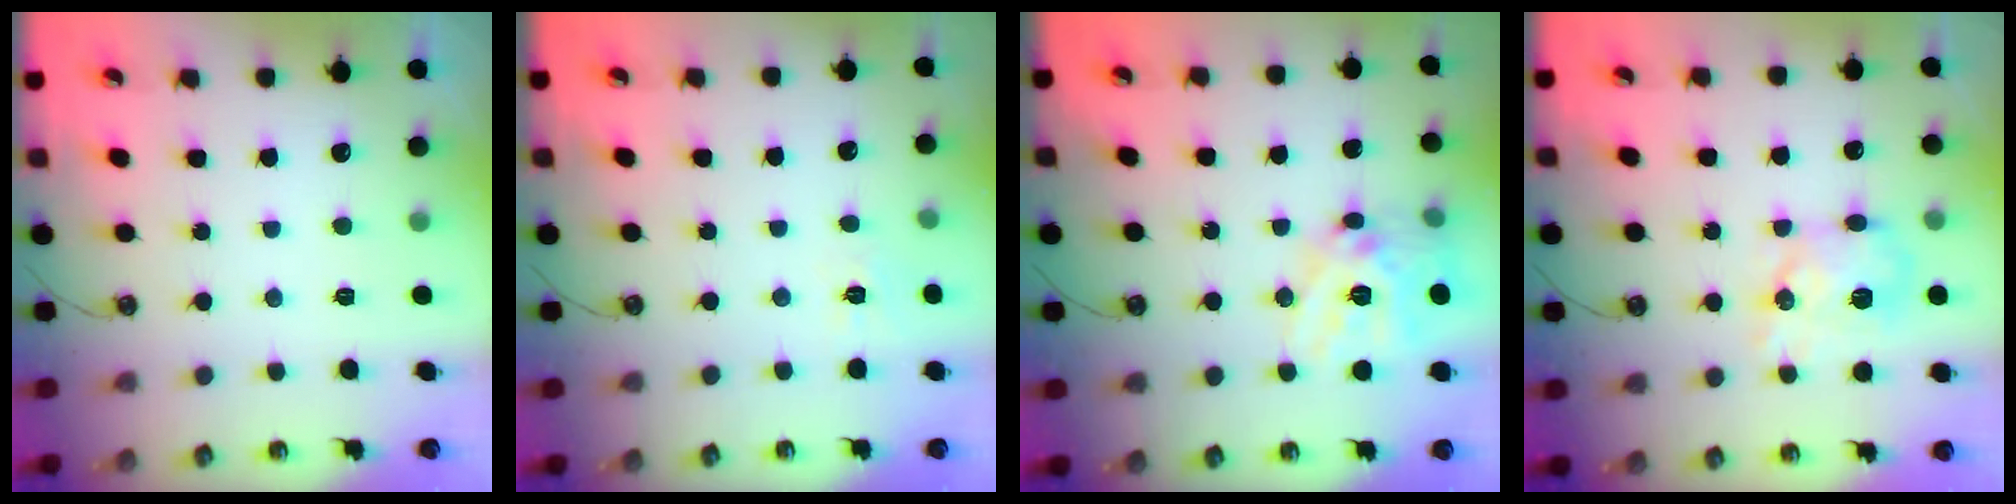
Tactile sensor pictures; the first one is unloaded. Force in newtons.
{"total": 3.8, "press": 3.8, "slide": 0.5}
{"total": 17.7, "press": 17.5, "slide": 2.8}
{"total": 11.8, "press": 11.7, "slide": 0.7}